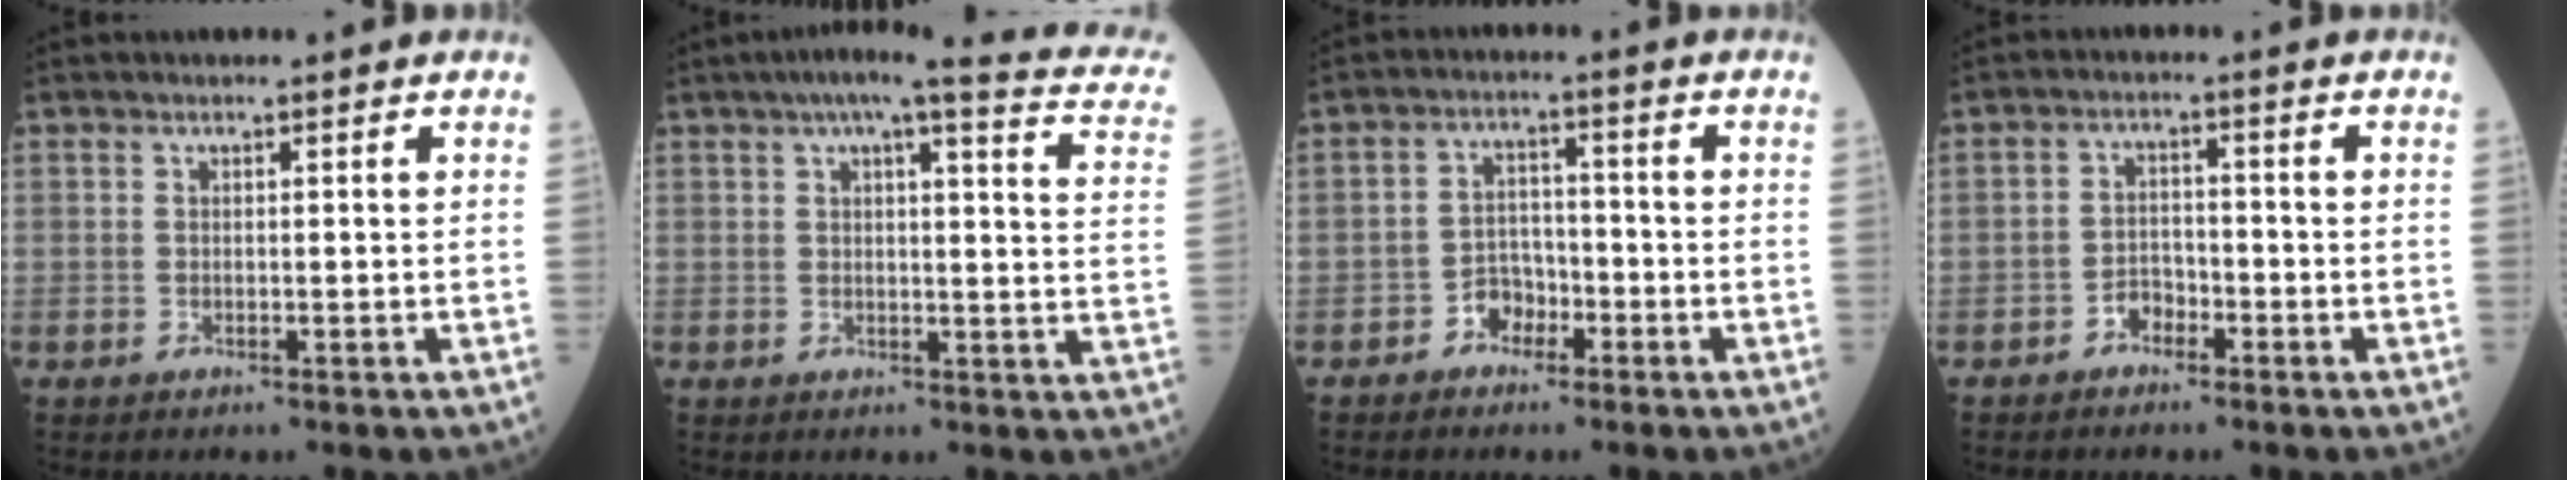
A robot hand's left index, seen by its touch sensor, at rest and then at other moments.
{"total": 19.6, "force": [15.9, 1.9, 11.2], "torque": [-0.146, 0.001, 0.172]}
{"total": 3.8, "force": [-2.4, 2.6, 1.4], "torque": [-0.023, 0.009, -0.045]}
{"total": 2.8, "force": [-2.0, 1.6, 1.1], "torque": [-0.018, 0.006, -0.037]}